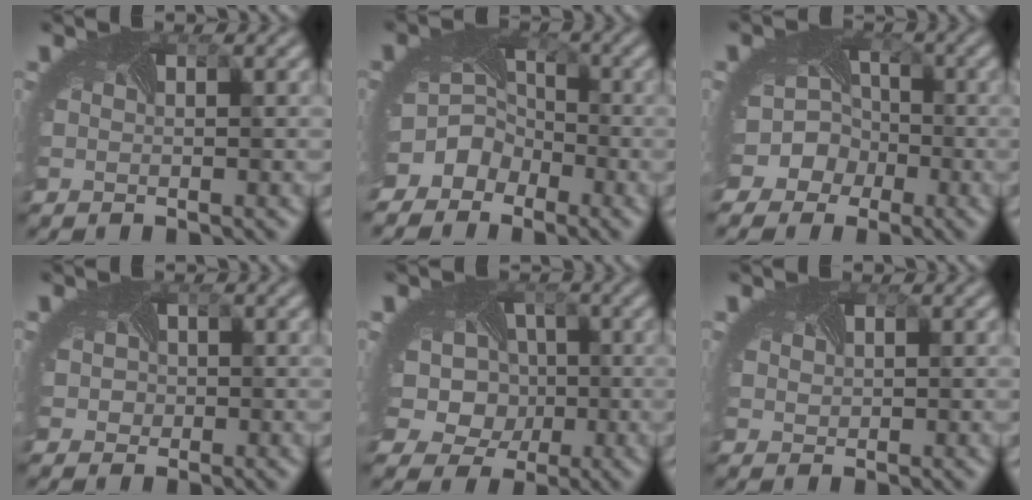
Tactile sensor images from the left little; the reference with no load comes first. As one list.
[{"total": 6.1, "force": [-3.8, 4.6, 1.3], "torque": [-0.006, -0.010, -0.061]}, {"total": 8.7, "force": [-3.3, 7.7, 2.5], "torque": [-0.046, 0.001, -0.078]}, {"total": 1.8, "force": [0.2, 1.7, 0.6], "torque": [-0.002, 0.003, -0.010]}, {"total": 9.9, "force": [0.0, 8.7, 4.8], "torque": [-0.083, 0.004, -0.035]}, {"total": 1.1, "force": [0.6, 0.9, 0.3], "torque": [-0.007, -0.001, 0.010]}]